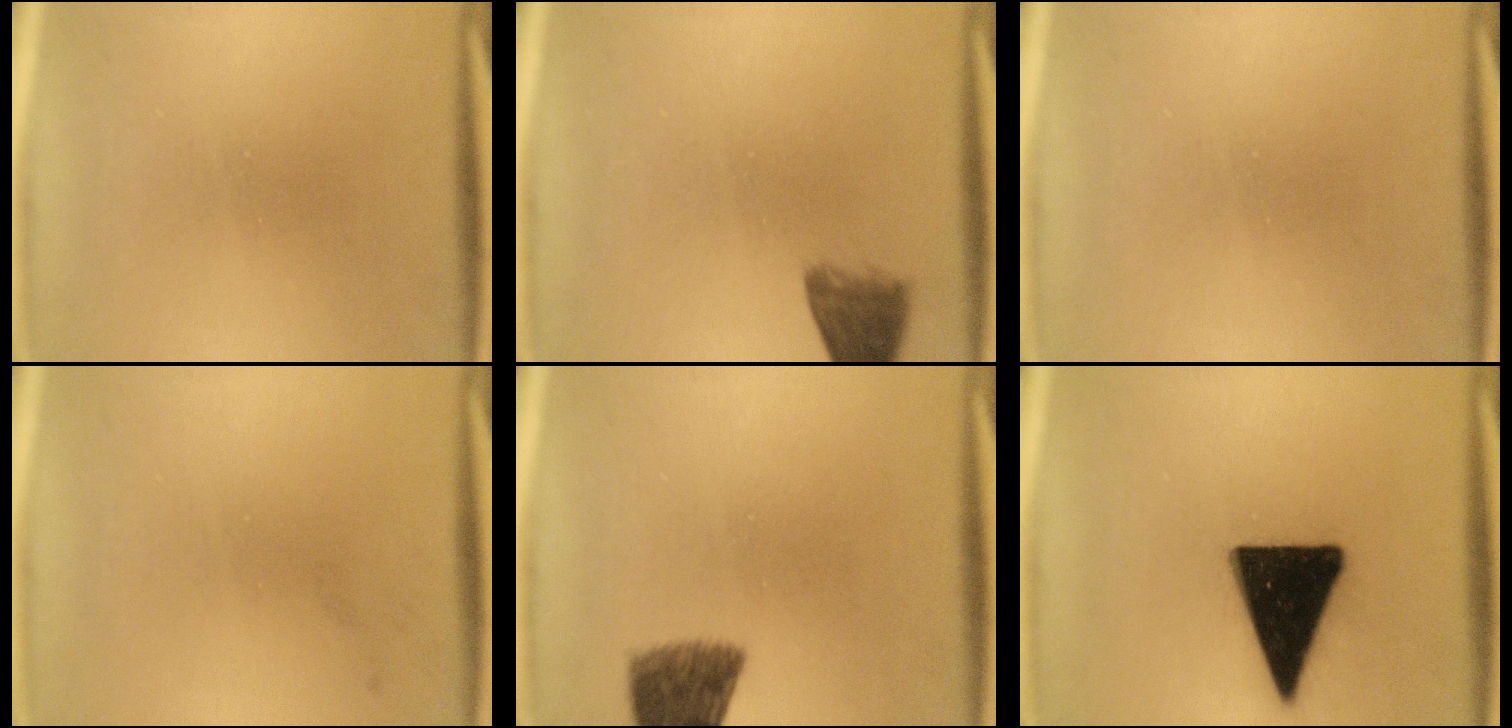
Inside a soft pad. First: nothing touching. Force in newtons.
{"total": 4.6}
{"total": 0.0}
{"total": 1.1}
{"total": 7.9}
{"total": 19.1}